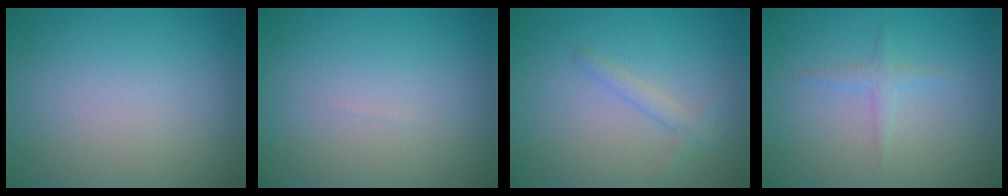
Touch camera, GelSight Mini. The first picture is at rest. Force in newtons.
{"total": 0.0}
{"total": 1.4, "press": 1.4, "slide": 0.1}
{"total": 1.2, "press": 1.2, "slide": 0.0}